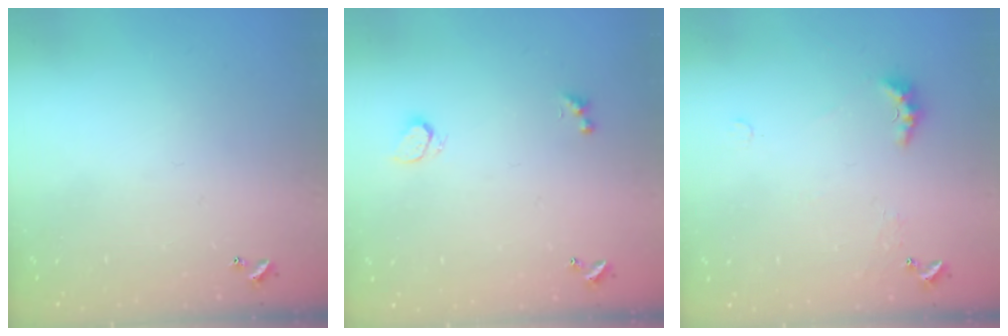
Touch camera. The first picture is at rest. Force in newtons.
{"total": 2.6, "press": 2.3, "slide": 1.3}
{"total": 3.2, "press": 3.1, "slide": 0.8}